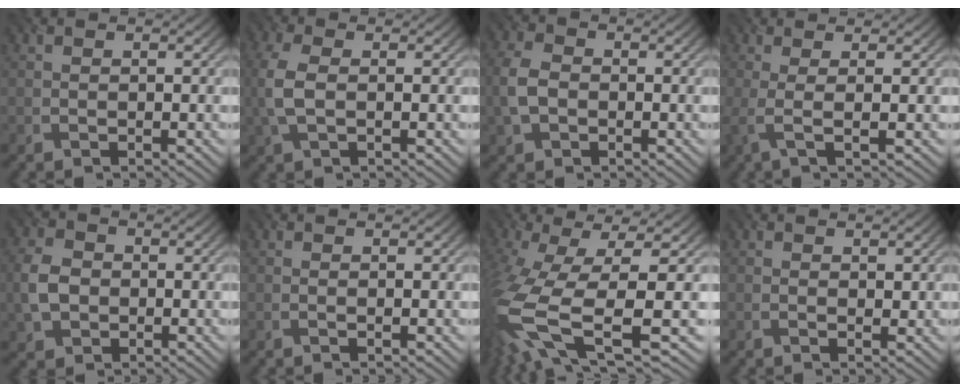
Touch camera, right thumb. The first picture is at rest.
{"total": 4.7, "force": [0.0, 2.6, 3.9], "torque": [-0.114, 0.002, -0.001]}
{"total": 4.8, "force": [-0.8, 3.6, 3.2], "torque": [-0.092, 0.002, -0.021]}
{"total": 3.3, "force": [0.4, 0.5, 3.2], "torque": [-0.061, 0.005, 0.001]}
{"total": 5.2, "force": [-0.6, 4.1, 3.1], "torque": [-0.087, 0.000, -0.018]}
{"total": 0.0}
{"total": 13.5, "force": [-2.6, 4.8, 12.3], "torque": [-0.282, -0.033, -0.031]}
{"total": 0.7, "force": [0.5, 0.4, 0.3], "torque": [-0.004, -0.003, 0.009]}